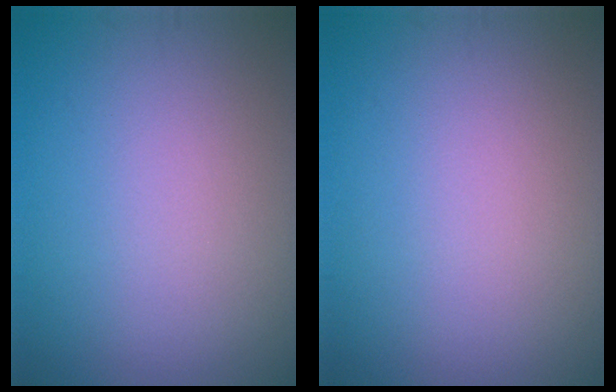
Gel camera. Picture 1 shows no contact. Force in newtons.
{"total": 0.0}